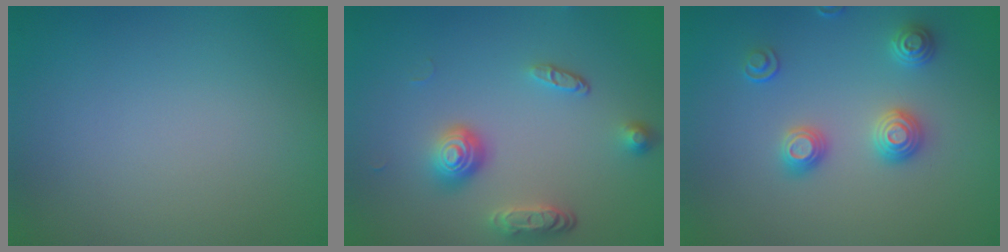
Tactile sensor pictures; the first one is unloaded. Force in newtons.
{"total": 3.8, "press": 2.9, "slide": 2.4}
{"total": 2.9, "press": 2.7, "slide": 1.1}